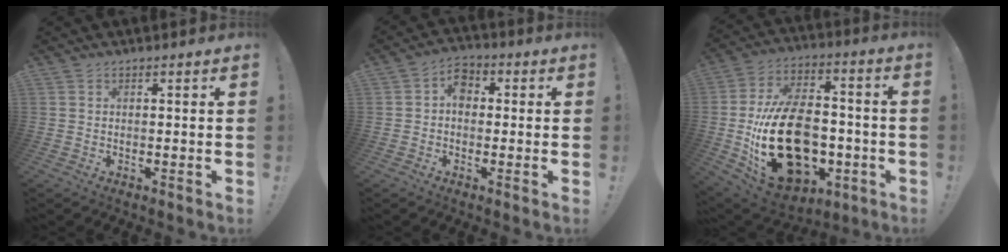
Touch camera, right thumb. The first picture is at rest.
{"total": 5.5, "force": [0.0, 4.3, 3.4], "torque": [-0.053, 0.011, 0.002]}
{"total": 29.3, "force": [-5.7, 19.2, 21.4], "torque": [-0.398, 0.035, -0.070]}